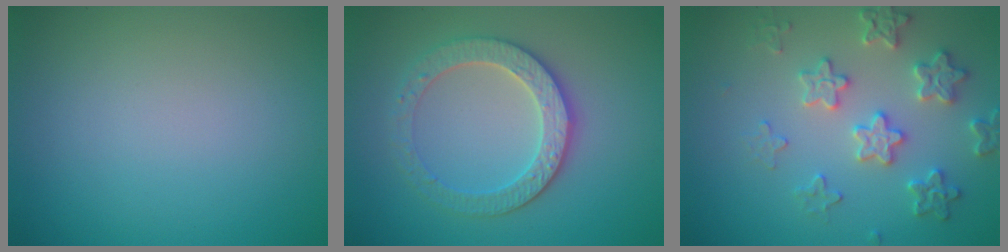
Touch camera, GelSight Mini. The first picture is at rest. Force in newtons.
{"total": 4.1, "press": 3.8, "slide": 1.4}
{"total": 3.6, "press": 3.6, "slide": 0.8}